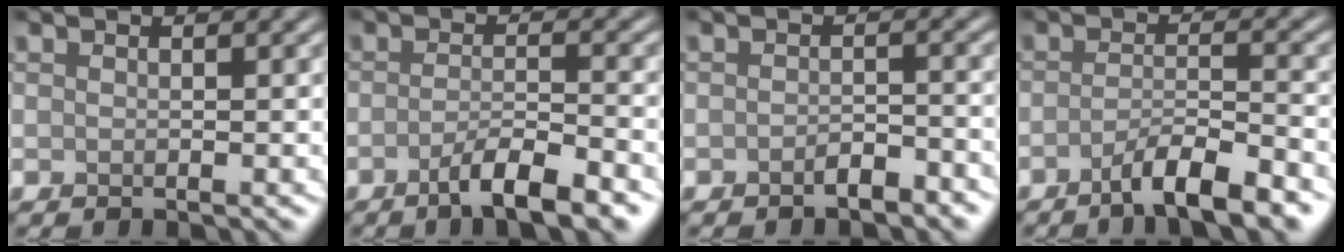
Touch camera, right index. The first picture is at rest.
{"total": 4.8, "force": [-2.9, 0.9, 3.7], "torque": [-0.058, 0.003, -0.053]}
{"total": 1.7, "force": [-1.2, 0.6, 1.0], "torque": [-0.019, 0.004, -0.021]}
{"total": 5.2, "force": [-3.4, 0.9, 3.8], "torque": [-0.053, 0.008, -0.062]}